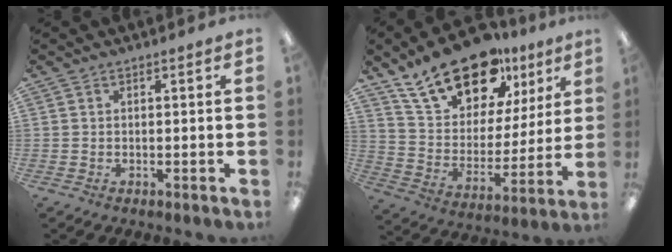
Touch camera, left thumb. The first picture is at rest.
{"total": 20.4, "force": [15.1, 10.2, 9.1], "torque": [-0.163, -0.092, 0.271]}